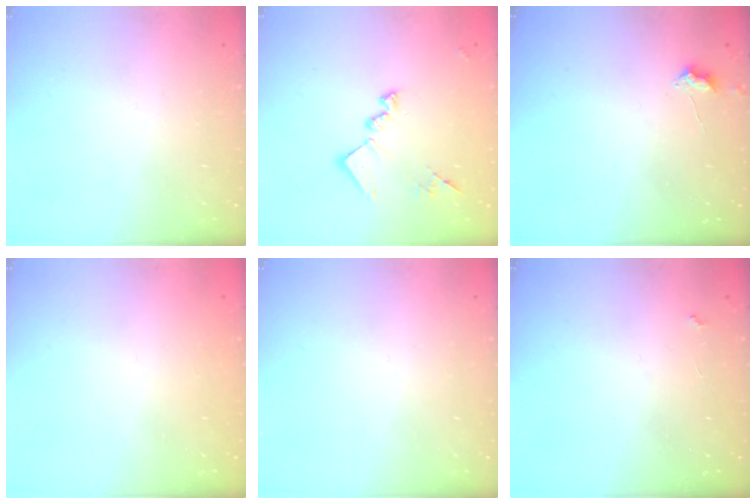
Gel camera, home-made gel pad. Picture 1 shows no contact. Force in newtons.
{"total": 12.6, "press": 12.6, "slide": 0.5}
{"total": 3.0, "press": 2.9, "slide": 0.5}
{"total": 1.5, "press": 1.2, "slide": 0.8}
{"total": 0.0}
{"total": 2.3, "press": 2.3, "slide": 0.4}